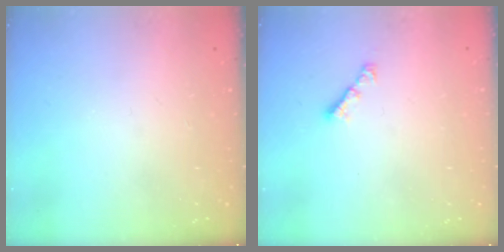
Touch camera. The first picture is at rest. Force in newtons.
{"total": 2.8, "press": 2.8, "slide": 0.7}